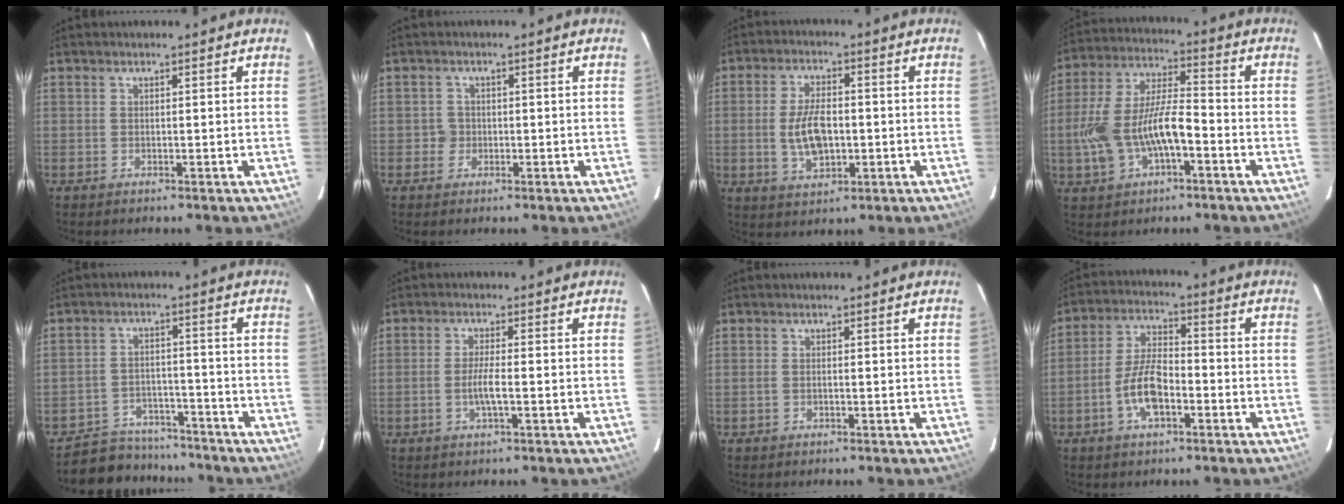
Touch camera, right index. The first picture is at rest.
{"total": 1.9, "force": [-0.5, 1.9, -0.1], "torque": [0.003, 0.007, -0.008]}
{"total": 8.6, "force": [-0.9, 4.5, 7.2], "torque": [-0.143, -0.001, -0.012]}
{"total": 14.1, "force": [-4.3, 5.9, 12.0], "torque": [-0.255, 0.006, -0.075]}
{"total": 11.1, "force": [-9.8, 5.0, 1.8], "torque": [-0.057, 0.024, -0.136]}
{"total": 3.7, "force": [-1.1, 0.2, 3.5], "torque": [-0.066, -0.005, -0.021]}
{"total": 0.6, "force": [-0.3, 0.3, 0.5], "torque": [-0.012, 0.001, -0.005]}
{"total": 8.5, "force": [-3.5, 3.5, 6.9], "torque": [-0.145, 0.009, -0.062]}